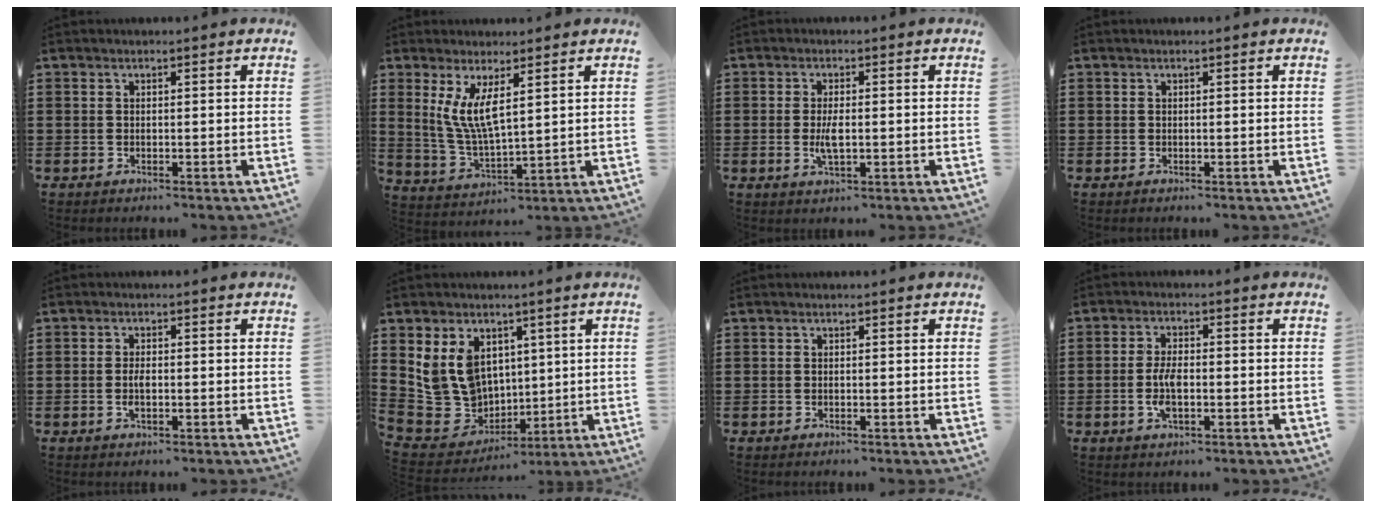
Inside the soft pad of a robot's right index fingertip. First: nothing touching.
{"total": 6.6, "force": [2.4, 1.7, 5.9], "torque": [-0.135, -0.007, 0.040]}
{"total": 3.6, "force": [-0.4, 1.3, 3.4], "torque": [-0.076, -0.005, -0.011]}
{"total": 0.0}
{"total": 2.3, "force": [-0.5, 0.9, 2.1], "torque": [-0.047, 0.000, -0.012]}
{"total": 10.6, "force": [3.3, 8.7, 5.2], "torque": [-0.155, 0.005, 0.069]}
{"total": 0.0}
{"total": 4.8, "force": [-0.9, 2.0, 4.3], "torque": [-0.098, -0.001, -0.023]}